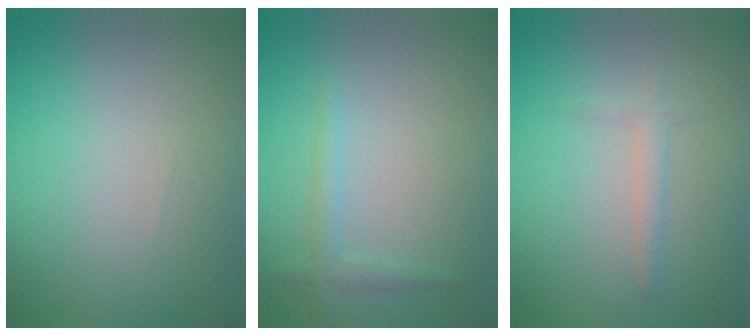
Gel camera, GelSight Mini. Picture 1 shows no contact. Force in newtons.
{"total": 1.4, "press": 1.4, "slide": 0.1}
{"total": 1.2, "press": 1.2, "slide": 0.0}